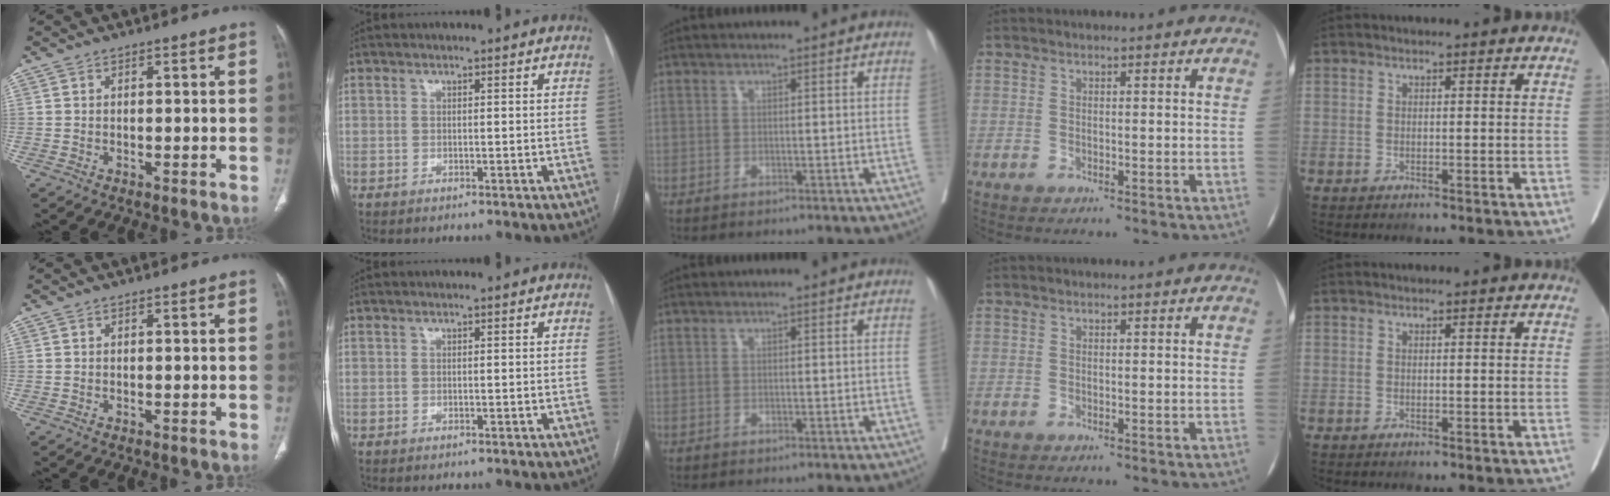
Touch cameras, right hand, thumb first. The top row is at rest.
{}